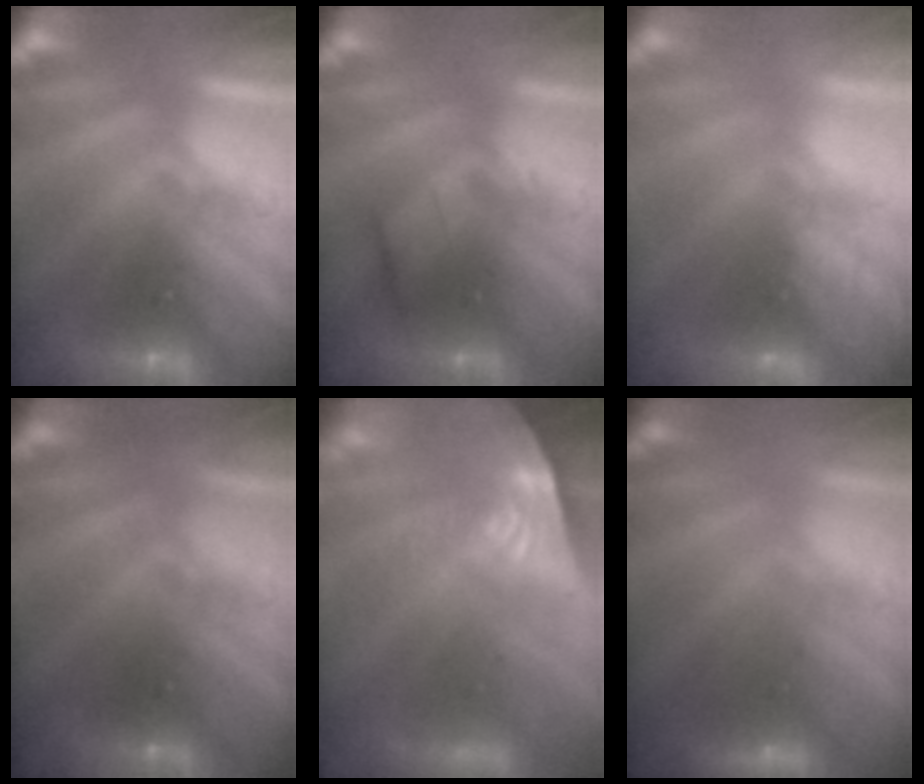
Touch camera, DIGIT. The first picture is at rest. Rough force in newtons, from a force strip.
{"total": 2.4}
{"total": 8.6}
{"total": 1.7}
{"total": 7.6}
{"total": 2.9}